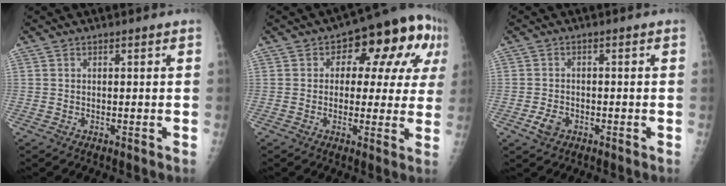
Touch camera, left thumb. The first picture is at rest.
{"total": 14.5, "force": [4.0, 8.3, 11.1], "torque": [-0.081, 0.025, 0.041]}
{"total": 3.0, "force": [-1.5, 2.0, 1.6], "torque": [-0.026, 0.005, -0.024]}